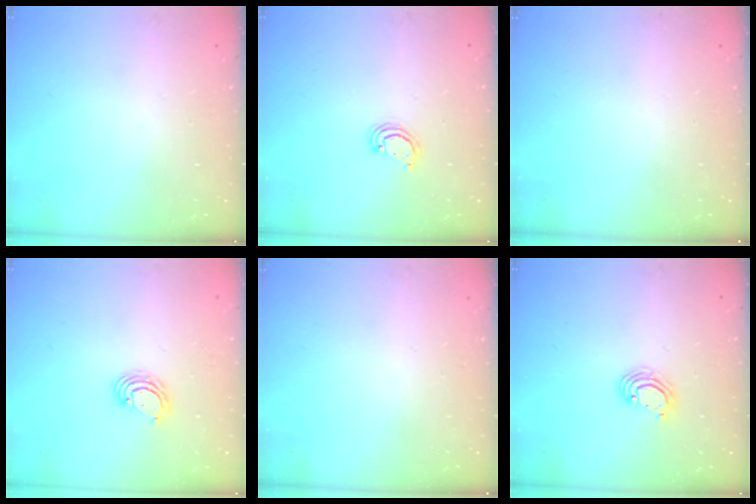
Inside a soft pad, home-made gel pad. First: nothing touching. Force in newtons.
{"total": 2.3, "press": 2.3, "slide": 0.3}
{"total": 0.0}
{"total": 4.6, "press": 4.6, "slide": 0.2}
{"total": 0.0}
{"total": 3.6, "press": 3.6, "slide": 0.2}